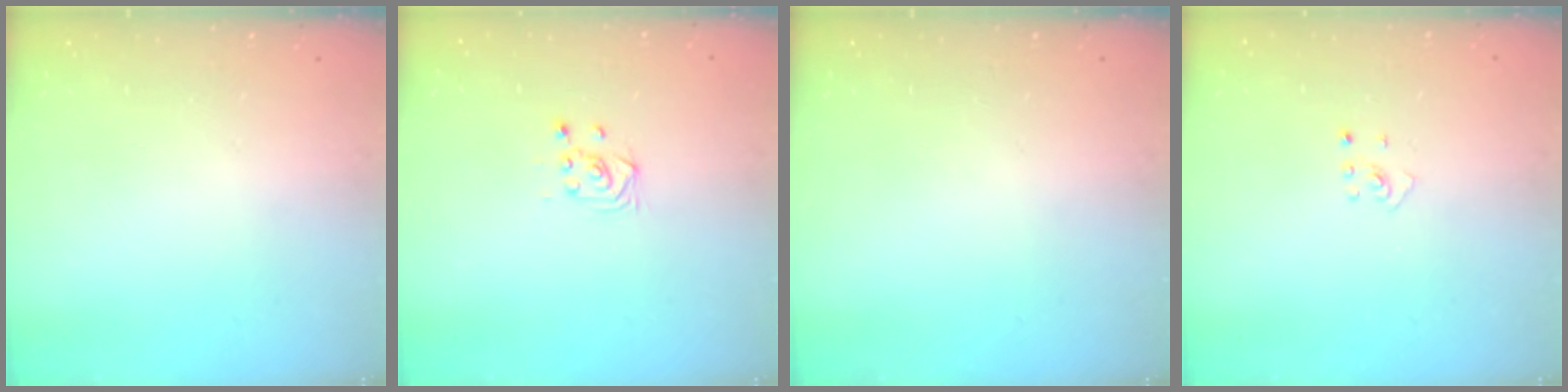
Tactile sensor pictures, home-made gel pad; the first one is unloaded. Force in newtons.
{"total": 3.6, "press": 3.5, "slide": 1.2}
{"total": 0.0}
{"total": 2.7, "press": 2.6, "slide": 0.6}